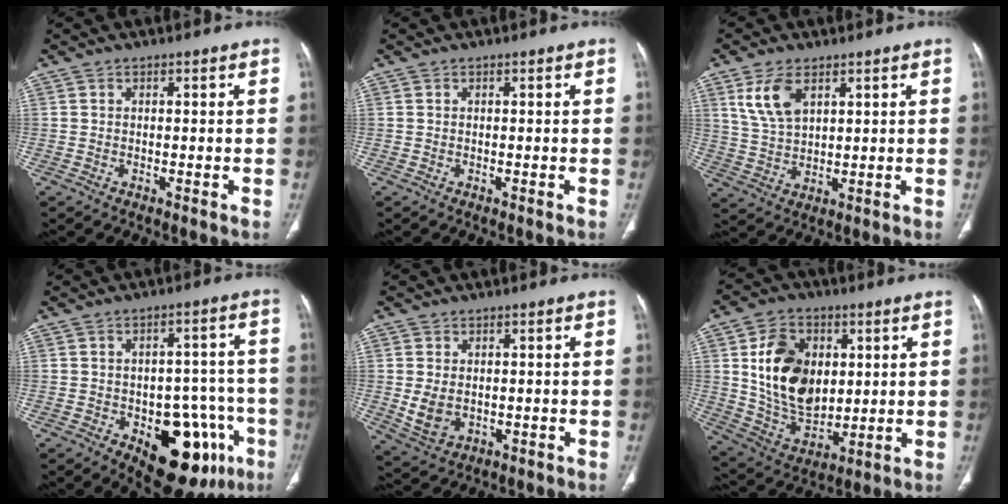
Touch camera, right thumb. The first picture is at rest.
{"total": 0.0}
{"total": 7.8, "force": [3.8, 4.1, 5.4], "torque": [-0.102, -0.011, 0.084]}
{"total": 18.1, "force": [-7.5, 9.8, 13.3], "torque": [-0.115, 0.040, -0.083]}
{"total": 5.7, "force": [-0.2, 4.2, 3.8], "torque": [-0.065, -0.007, 0.011]}
{"total": 16.9, "force": [3.1, 11.8, 11.7], "torque": [-0.161, -0.017, 0.068]}